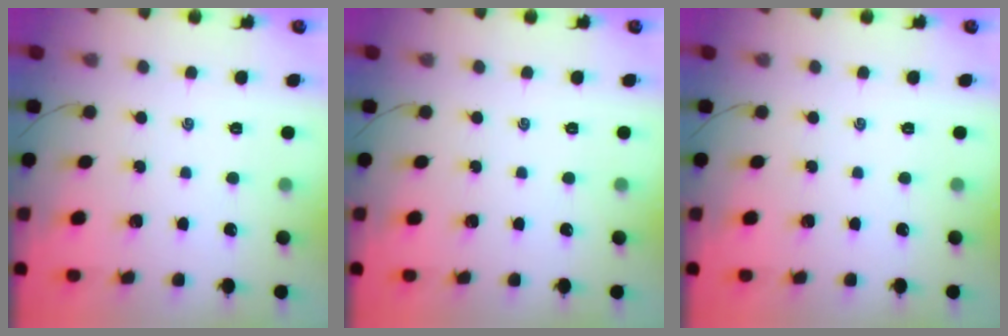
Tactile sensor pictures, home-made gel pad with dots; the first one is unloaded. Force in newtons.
{"total": 0.0}
{"total": 0.0}